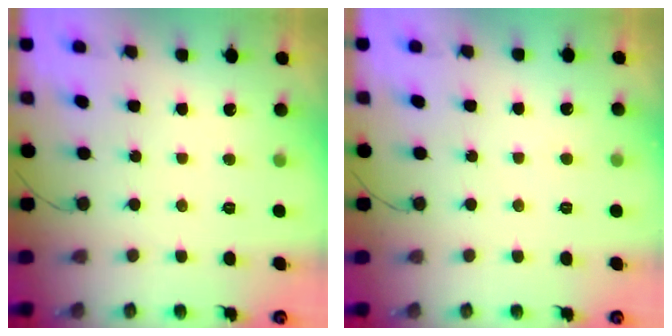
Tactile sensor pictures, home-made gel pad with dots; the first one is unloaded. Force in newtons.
{"total": 1.9, "press": 1.9, "slide": 0.2}